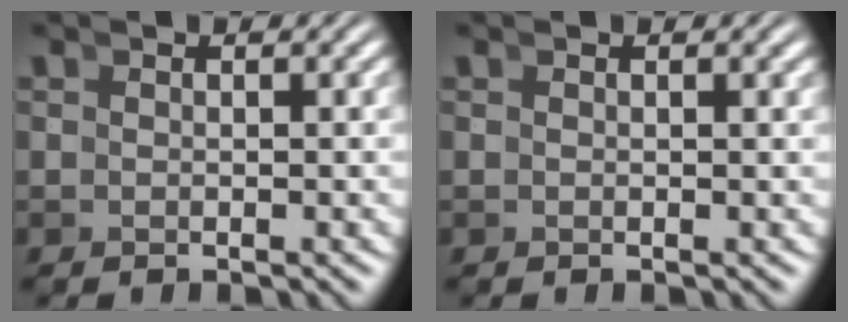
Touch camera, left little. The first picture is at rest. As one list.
[{"total": 0.0}]